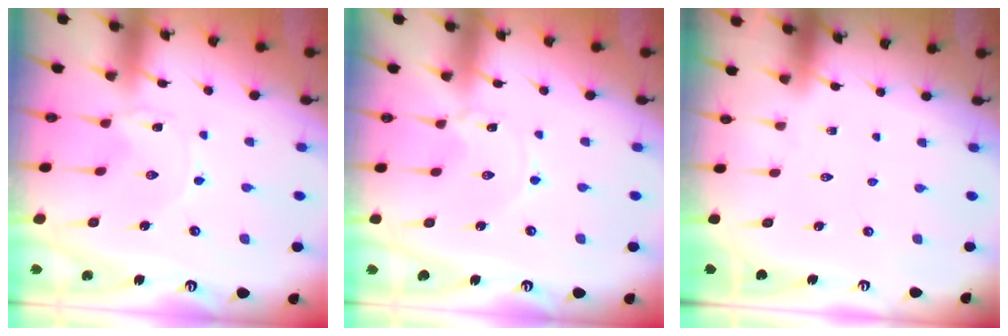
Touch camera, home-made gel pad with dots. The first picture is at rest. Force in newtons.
{"total": 0.0}
{"total": 0.0}